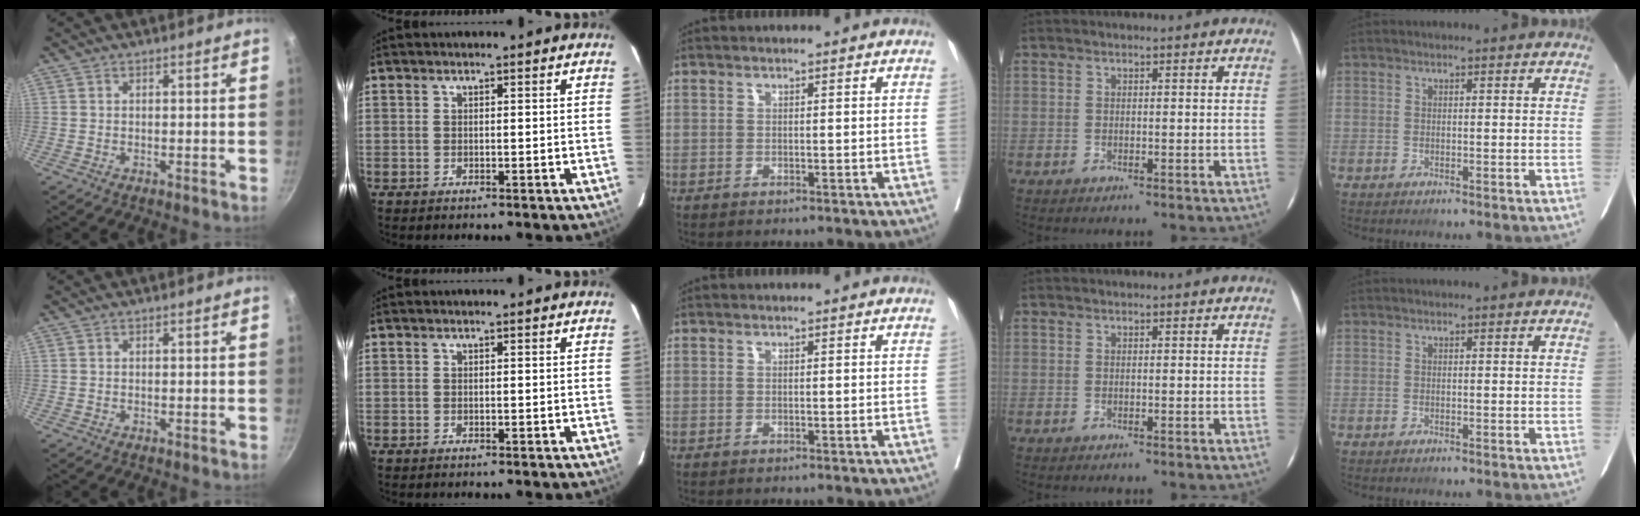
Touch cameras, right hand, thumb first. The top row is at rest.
{}